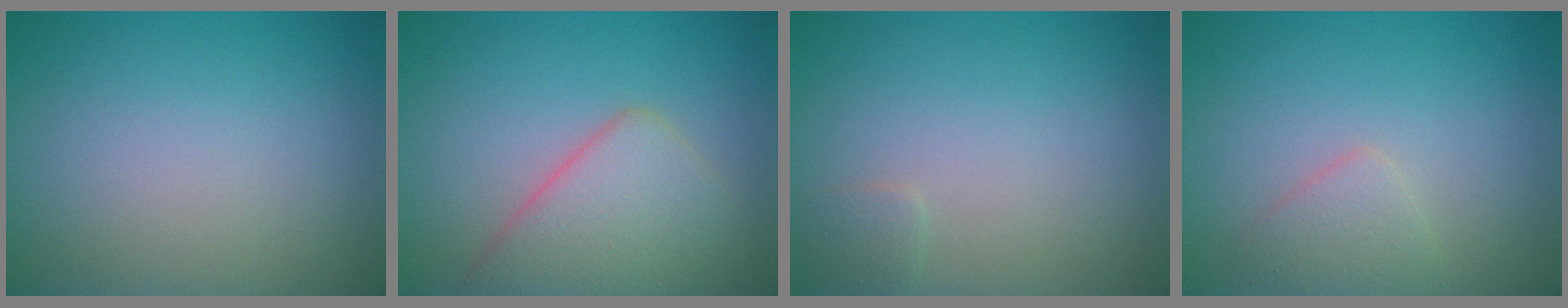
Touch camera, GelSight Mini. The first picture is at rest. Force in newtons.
{"total": 5.4, "press": 5.4, "slide": 0.4}
{"total": 0.9, "press": 0.9, "slide": 0.1}
{"total": 1.9, "press": 1.9, "slide": 0.1}